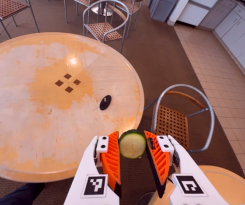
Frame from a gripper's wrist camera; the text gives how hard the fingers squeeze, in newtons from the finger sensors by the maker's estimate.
{"total": 8.9, "left": 9.1, "right": 8.7}